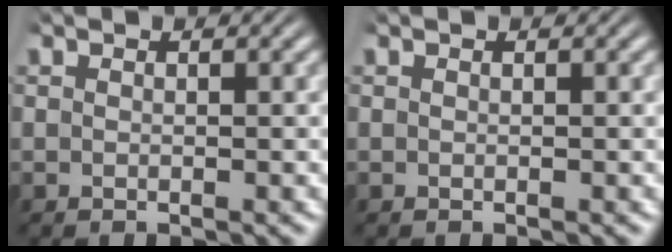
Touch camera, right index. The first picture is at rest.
{"total": 0.0}